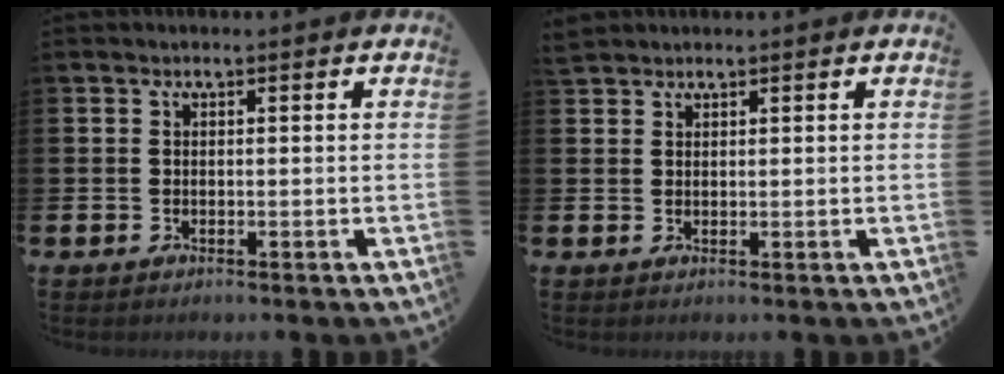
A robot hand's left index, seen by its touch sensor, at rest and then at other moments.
{"total": 1.6, "force": [1.5, 0.5, 0.0], "torque": [0.009, -0.001, 0.027]}